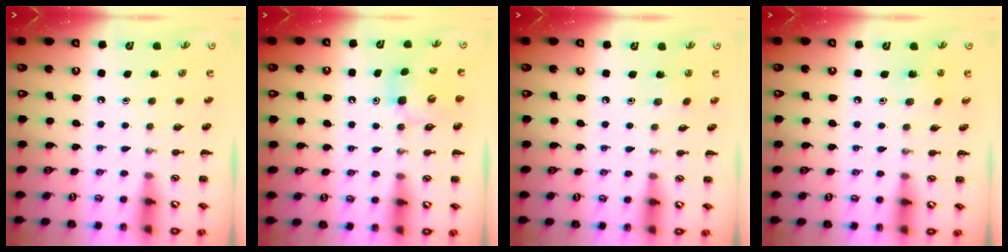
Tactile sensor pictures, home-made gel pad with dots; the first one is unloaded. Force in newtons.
{"total": 5.6, "press": 5.6, "slide": 0.7}
{"total": 2.6, "press": 2.5, "slide": 0.9}
{"total": 4.4, "press": 4.2, "slide": 1.4}